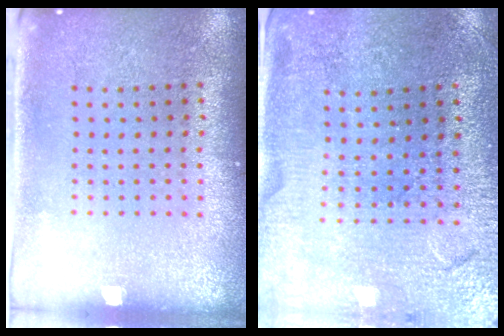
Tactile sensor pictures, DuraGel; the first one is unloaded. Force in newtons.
{"total": 1.3, "press": 1.3, "slide": 0.1}